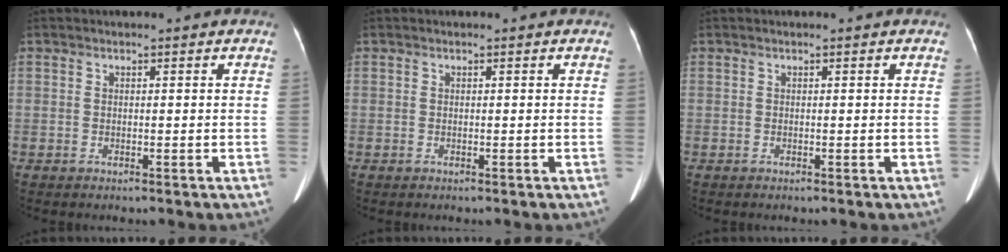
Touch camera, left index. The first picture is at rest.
{"total": 0.0}
{"total": 0.0}